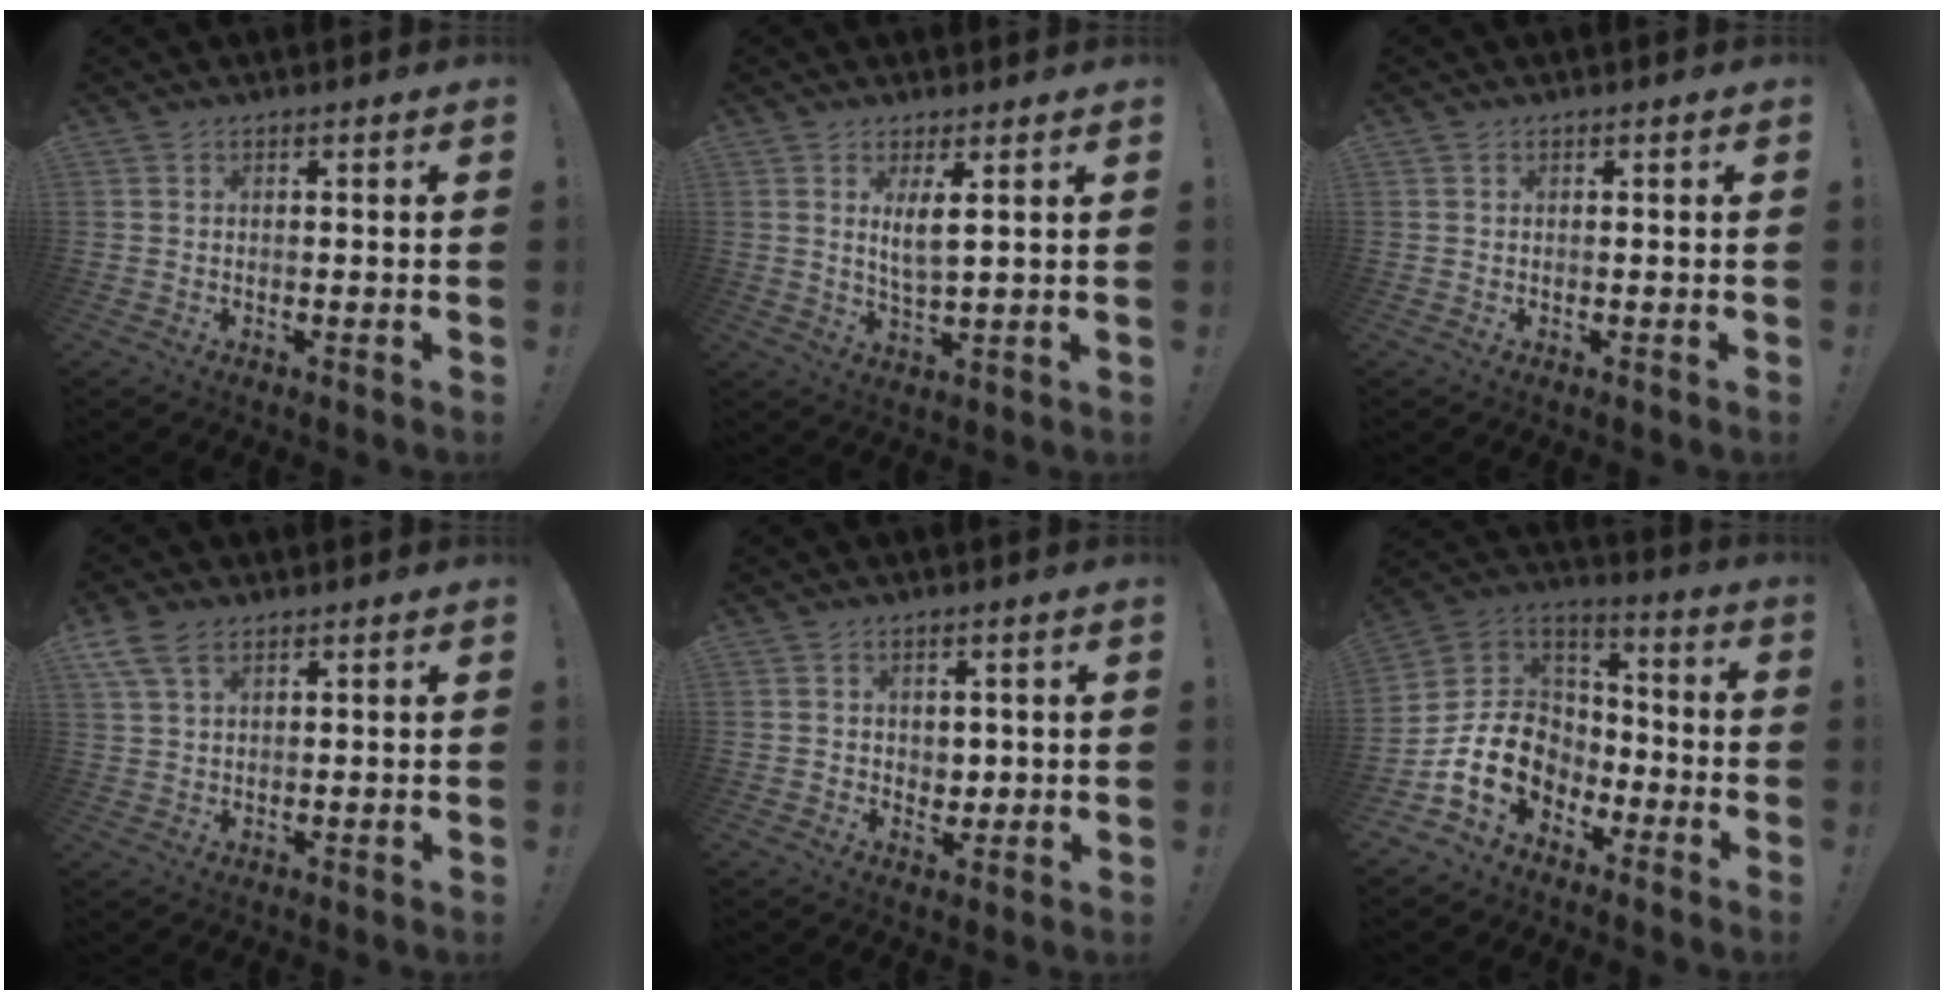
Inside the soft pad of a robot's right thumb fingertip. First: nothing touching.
{"total": 5.3, "force": [2.5, 1.0, 4.6], "torque": [-0.072, -0.011, 0.039]}
{"total": 0.0}
{"total": 6.5, "force": [3.8, 3.4, 4.1], "torque": [-0.084, -0.002, 0.076]}
{"total": 3.5, "force": [1.7, 3.0, 0.2], "torque": [0.010, -0.011, 0.028]}
{"total": 15.8, "force": [-5.7, 12.1, 8.3], "torque": [-0.151, 0.024, -0.093]}